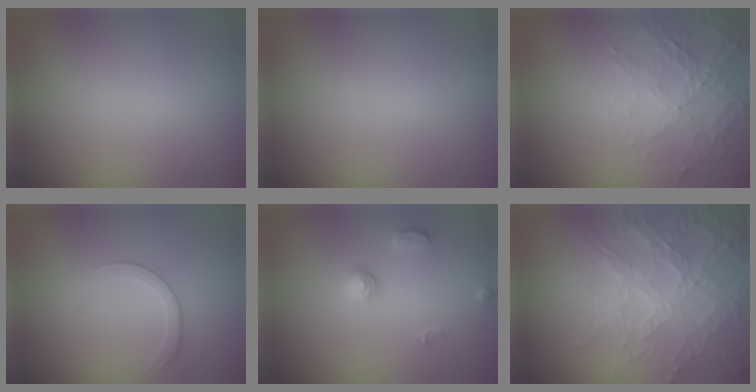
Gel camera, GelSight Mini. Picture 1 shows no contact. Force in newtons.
{"total": 0.0}
{"total": 4.3, "press": 3.2, "slide": 2.9}
{"total": 1.9, "press": 1.3, "slide": 1.5}
{"total": 1.4, "press": 1.0, "slide": 1.0}
{"total": 7.1, "press": 5.2, "slide": 4.8}